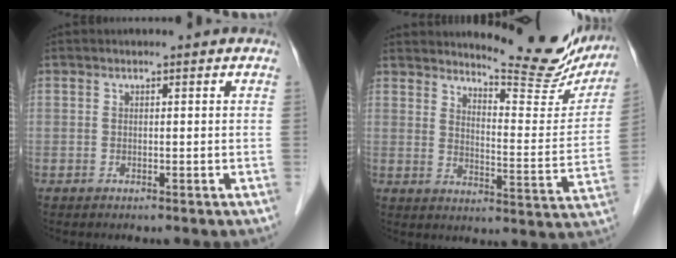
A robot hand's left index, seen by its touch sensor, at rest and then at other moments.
{"total": 15.1, "force": [14.0, 3.0, 4.7], "torque": [-0.052, -0.060, 0.163]}